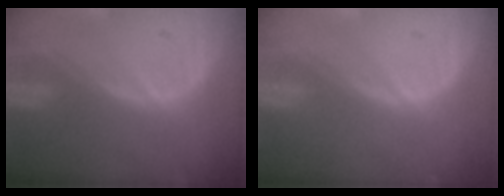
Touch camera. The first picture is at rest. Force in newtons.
{"total": 0.0}